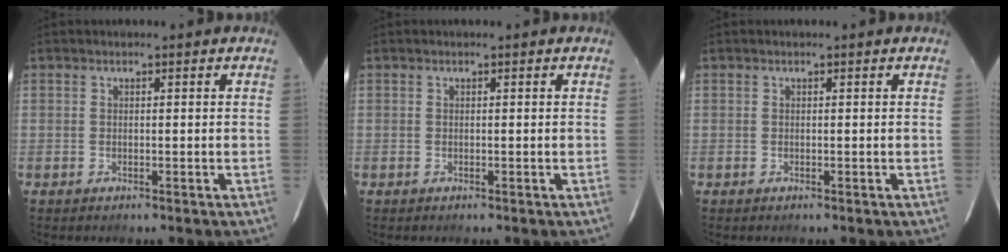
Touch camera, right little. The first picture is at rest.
{"total": 0.0}
{"total": 0.0}